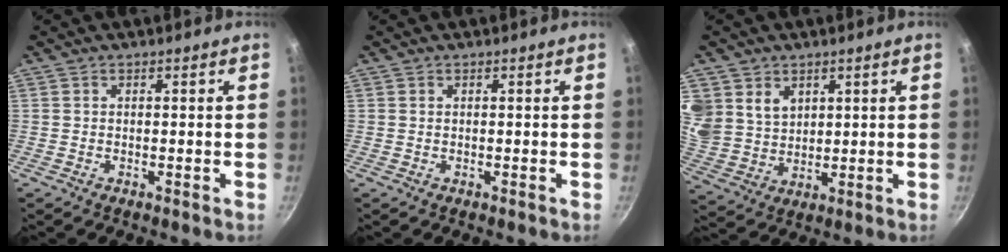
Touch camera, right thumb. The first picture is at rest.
{"total": 0.0}
{"total": 12.1, "force": [5.5, 9.5, 5.1], "torque": [-0.098, -0.014, 0.126]}